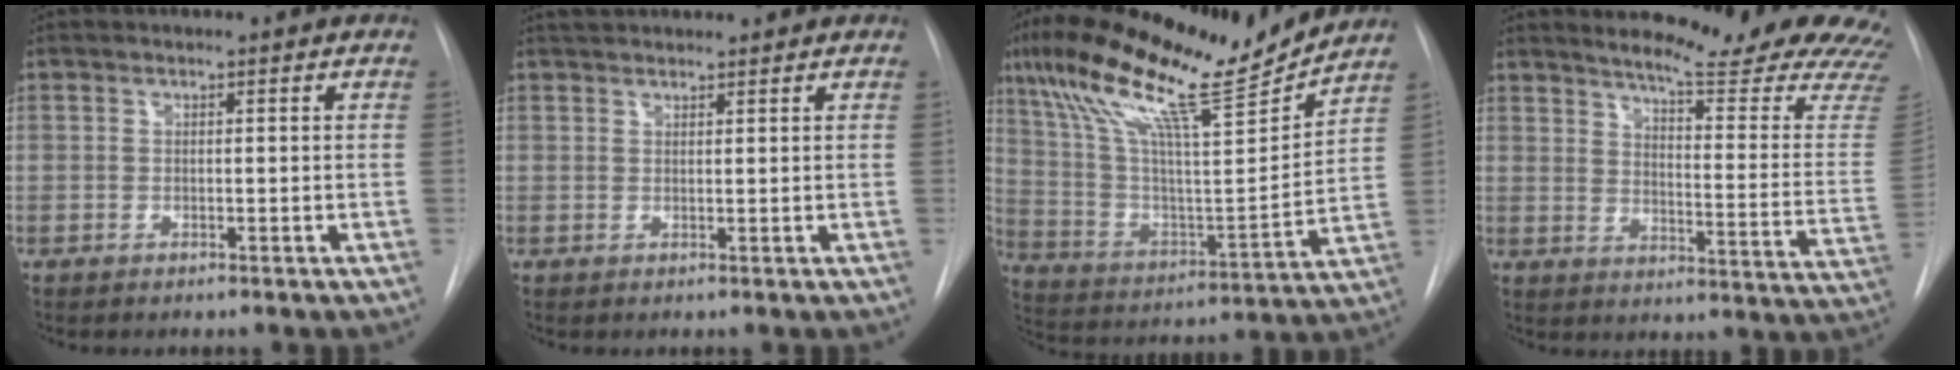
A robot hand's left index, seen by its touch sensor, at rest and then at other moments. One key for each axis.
{"total": 4.4, "fx": 4.0, "fy": 0.9, "fz": 1.5, "tx": -0.021, "ty": 0.039, "tz": 0.063}
{"total": 21.3, "fx": 16.8, "fy": 1.4, "fz": 13.1, "tx": -0.239, "ty": 0.011, "tz": 0.292}
{"total": 23.9, "fx": 21.6, "fy": 1.8, "fz": 10.1, "tx": -0.131, "ty": -0.118, "tz": 0.248}